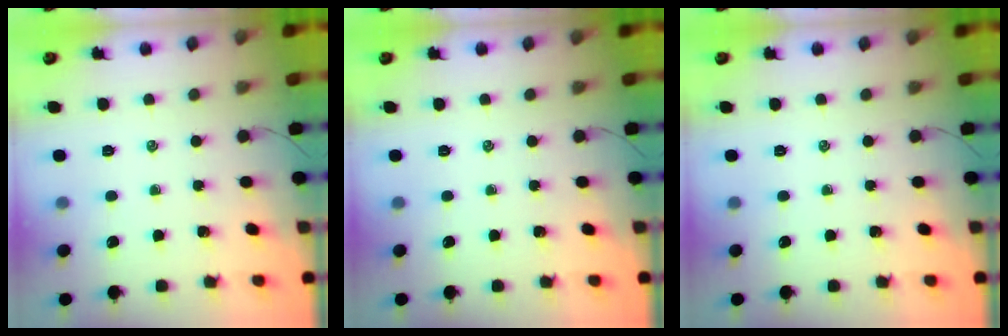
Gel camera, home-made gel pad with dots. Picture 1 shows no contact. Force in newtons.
{"total": 0.0}
{"total": 0.0}